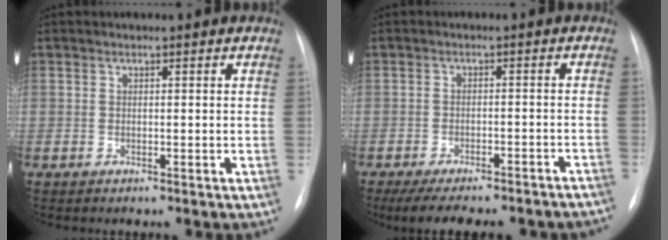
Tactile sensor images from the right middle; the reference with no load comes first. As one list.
[{"total": 17.2, "force": [-15.1, 3.7, 7.4], "torque": [-0.104, -0.001, -0.188]}]